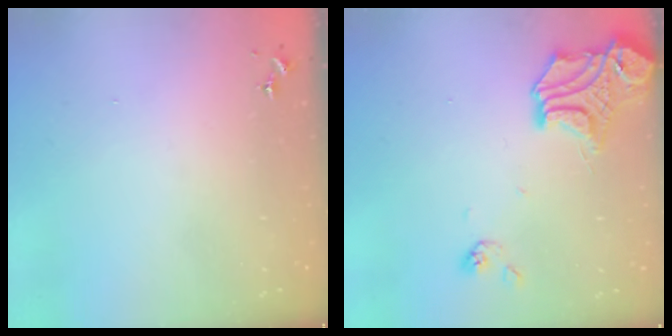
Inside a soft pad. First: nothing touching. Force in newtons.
{"total": 15.8, "press": 15.8, "slide": 1.5}